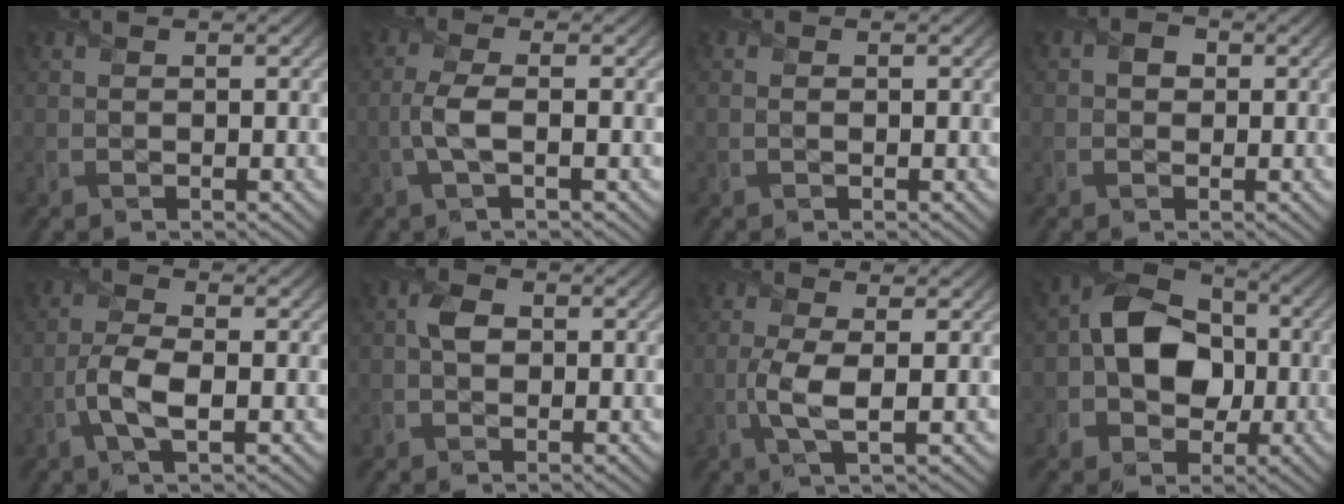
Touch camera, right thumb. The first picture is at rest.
{"total": 3.5, "force": [-0.7, 0.9, 3.3], "torque": [-0.078, 0.005, -0.023]}
{"total": 0.5, "force": [0.0, 0.3, 0.4], "torque": [-0.012, 0.001, 0.000]}
{"total": 1.6, "force": [0.2, 1.4, 0.7], "torque": [-0.014, 0.001, -0.005]}
{"total": 4.9, "force": [-1.5, 1.8, 4.3], "torque": [-0.098, 0.003, -0.039]}
{"total": 2.4, "force": [0.2, 1.8, 1.6], "torque": [-0.035, 0.003, -0.004]}
{"total": 4.5, "force": [-0.5, 1.3, 4.3], "torque": [-0.104, -0.001, -0.016]}
{"total": 10.3, "force": [-0.4, 7.9, 6.7], "torque": [-0.114, 0.012, -0.033]}